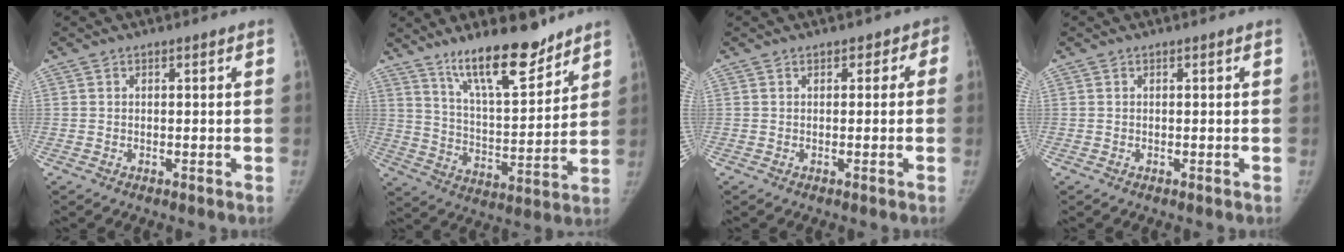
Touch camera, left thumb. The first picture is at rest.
{"total": 15.8, "force": [11.9, 4.5, 9.5], "torque": [-0.127, -0.082, 0.206]}
{"total": 2.0, "force": [0.2, 1.8, 0.8], "torque": [0.018, 0.008, -0.007]}
{"total": 0.0}